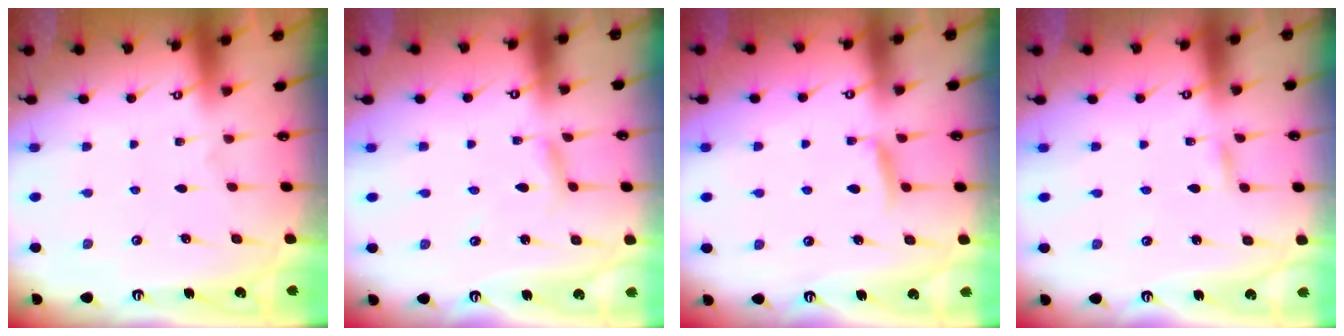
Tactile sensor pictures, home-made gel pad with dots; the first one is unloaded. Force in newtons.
{"total": 3.4, "press": 3.4, "slide": 0.4}
{"total": 5.7, "press": 5.6, "slide": 0.8}
{"total": 1.4, "press": 1.4, "slide": 0.0}